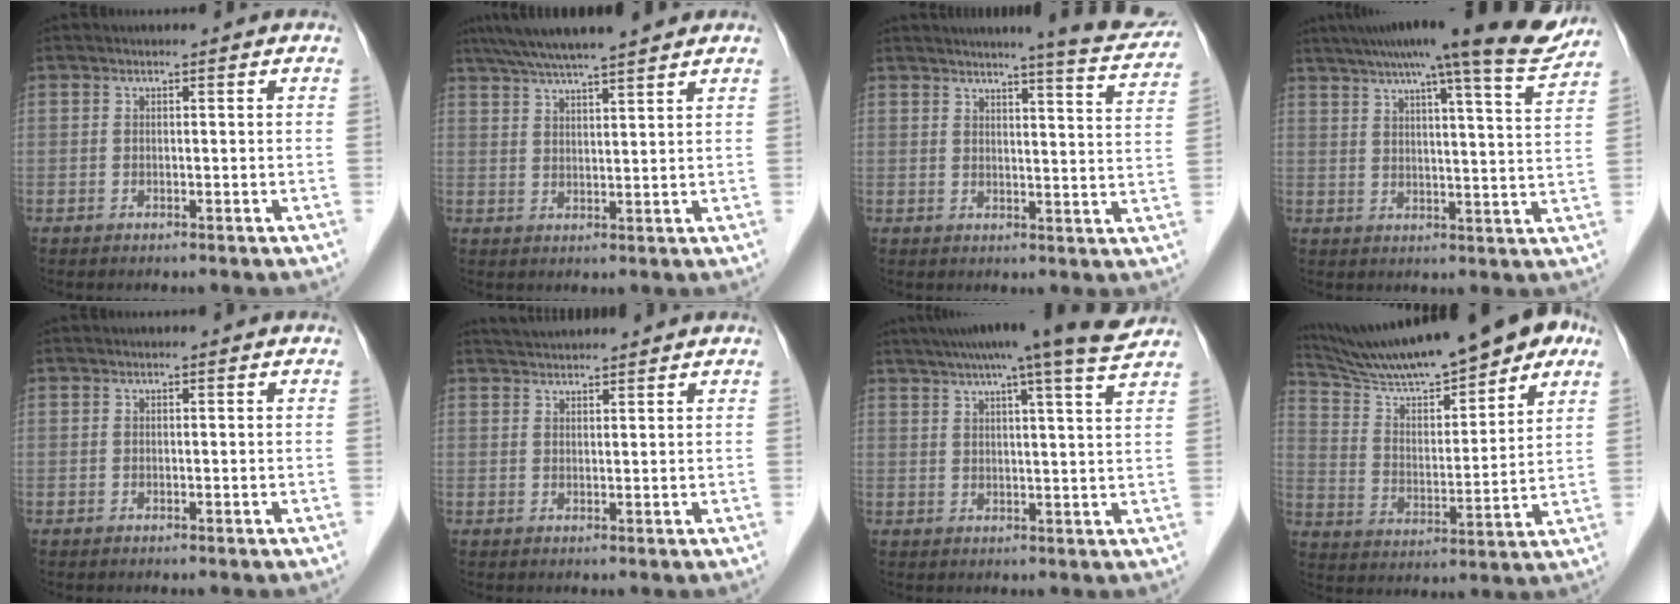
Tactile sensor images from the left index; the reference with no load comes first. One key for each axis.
{"total": 11.5, "fx": 9.8, "fy": 0.4, "fz": 6.0, "tx": -0.103, "ty": 0.033, "tz": 0.144}
{"total": 10.8, "fx": 9.9, "fy": -0.2, "fz": 4.2, "tx": -0.050, "ty": -0.025, "tz": 0.102}
{"total": 19.6, "fx": 16.5, "fy": -0.1, "fz": 10.6, "tx": -0.164, "ty": -0.012, "tz": 0.211}
{"total": 0.0}
{"total": 4.2, "fx": 4.1, "fy": 0.1, "fz": 0.9, "tx": -0.017, "ty": 0.035, "tz": 0.069}
{"total": 14.2, "fx": 12.0, "fy": -1.3, "fz": 7.5, "tx": -0.125, "ty": 0.006, "tz": 0.152}
{"total": 20.0, "fx": 16.5, "fy": 3.0, "fz": 10.9, "tx": -0.184, "ty": 0.019, "tz": 0.261}